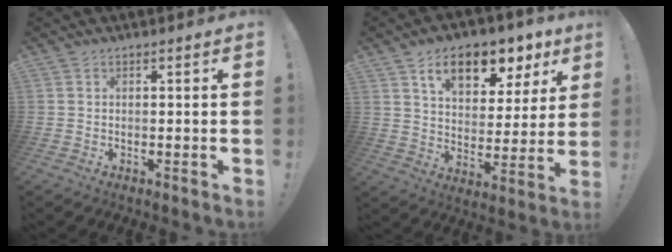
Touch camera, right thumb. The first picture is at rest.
{"total": 14.1, "force": [8.6, 7.5, 8.2], "torque": [-0.127, -0.044, 0.148]}